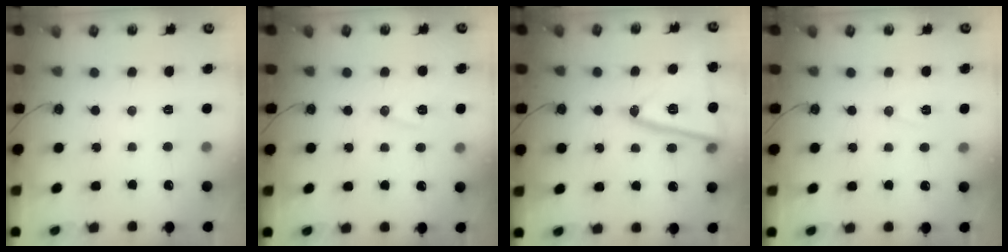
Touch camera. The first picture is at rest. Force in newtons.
{"total": 8.4, "press": 7.6, "slide": 3.6}
{"total": 19.8, "press": 19.7, "slide": 2.3}
{"total": 5.6, "press": 3.5, "slide": 4.4}